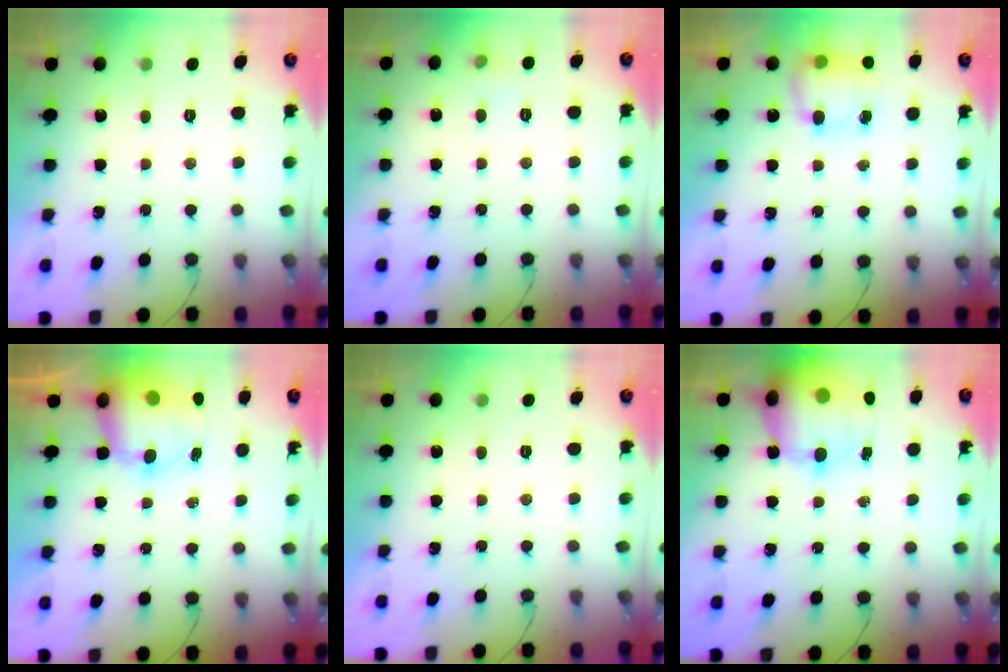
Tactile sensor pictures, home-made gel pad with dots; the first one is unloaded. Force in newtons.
{"total": 4.8, "press": 4.3, "slide": 2.1}
{"total": 7.7, "press": 7.7, "slide": 0.9}
{"total": 9.3, "press": 9.0, "slide": 2.5}
{"total": 0.0}
{"total": 18.9, "press": 18.4, "slide": 4.5}